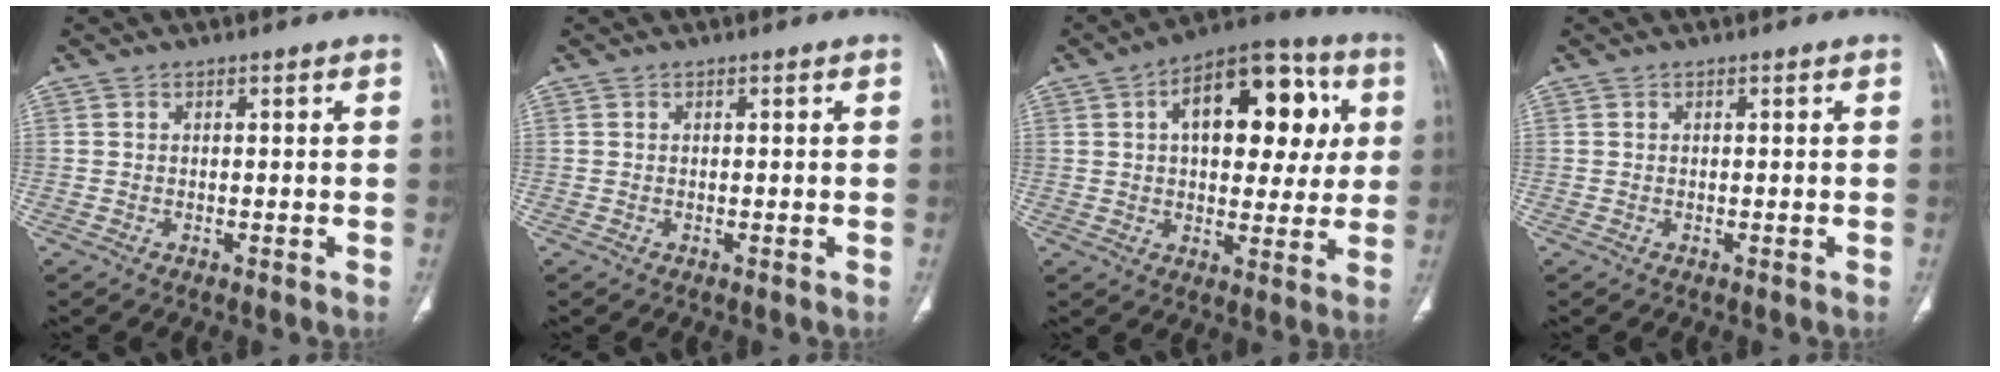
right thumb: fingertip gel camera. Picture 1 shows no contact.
{"total": 0.0}
{"total": 20.2, "force": [5.3, 11.0, 16.1], "torque": [-0.177, 0.016, 0.069]}
{"total": 0.0}